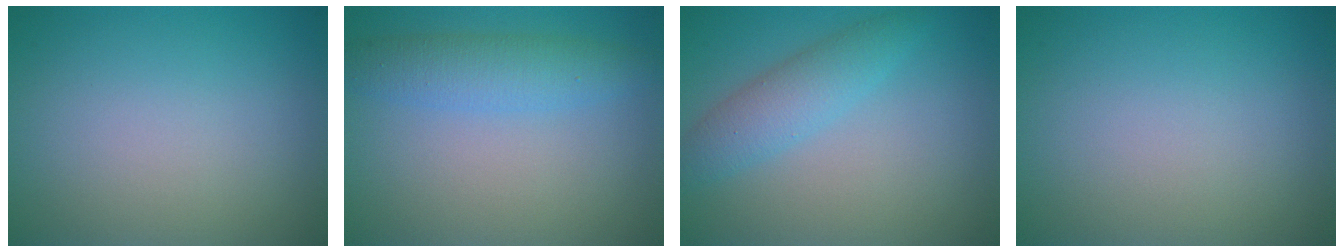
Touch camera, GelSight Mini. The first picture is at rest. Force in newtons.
{"total": 3.6, "press": 3.6, "slide": 0.1}
{"total": 3.2, "press": 3.2, "slide": 0.0}
{"total": 0.0}